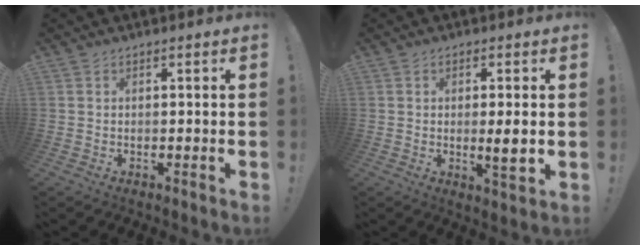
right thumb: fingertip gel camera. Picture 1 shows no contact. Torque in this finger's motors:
{"motor_torque": [0.13, 0.11, 0.01, 0.39, 0.00]}